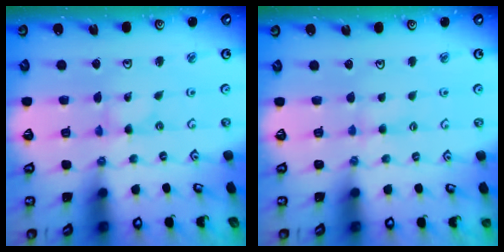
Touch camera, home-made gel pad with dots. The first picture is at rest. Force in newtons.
{"total": 1.5, "press": 1.5, "slide": 0.3}